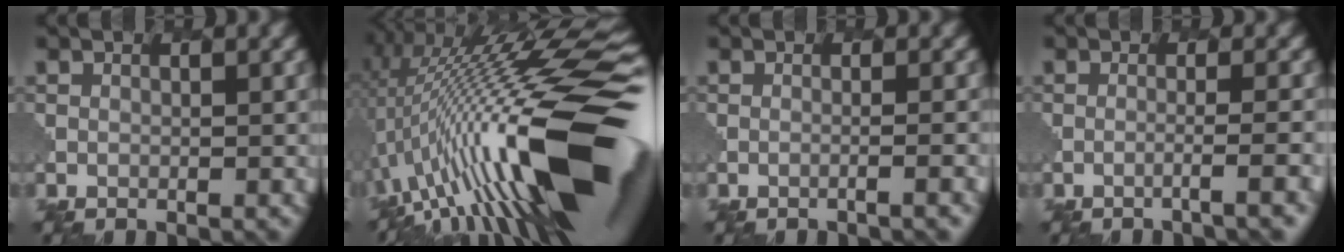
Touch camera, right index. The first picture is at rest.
{"total": 20.4, "force": [-0.2, 6.2, 19.5], "torque": [-0.301, 0.021, -0.003]}
{"total": 1.9, "force": [-0.6, 0.6, 1.7], "torque": [-0.007, 0.003, -0.024]}
{"total": 2.5, "force": [-1.1, 0.4, 2.2], "torque": [-0.017, 0.007, -0.038]}